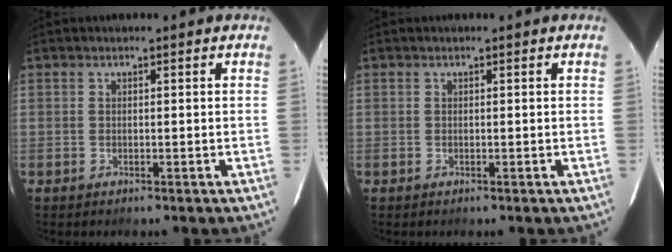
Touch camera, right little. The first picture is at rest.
{"total": 0.0}